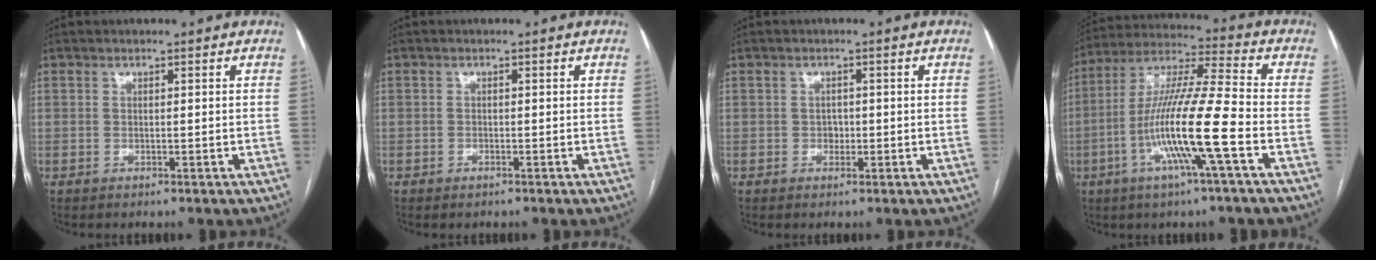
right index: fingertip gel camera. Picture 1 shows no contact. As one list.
[{"total": 0.6, "force": [-0.4, 0.3, 0.3], "torque": [-0.008, 0.000, -0.003]}, {"total": 1.3, "force": [-0.3, 1.0, 0.7], "torque": [-0.009, 0.004, -0.003]}, {"total": 15.3, "force": [-4.7, -0.4, 14.5], "torque": [-0.285, -0.003, -0.095]}]